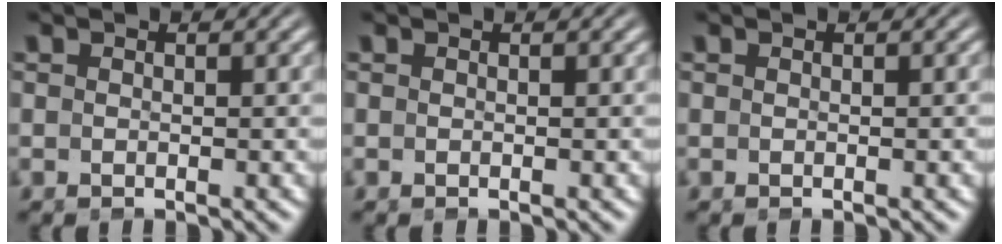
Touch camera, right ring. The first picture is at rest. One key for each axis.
{"total": 0.0}
{"total": 0.0}